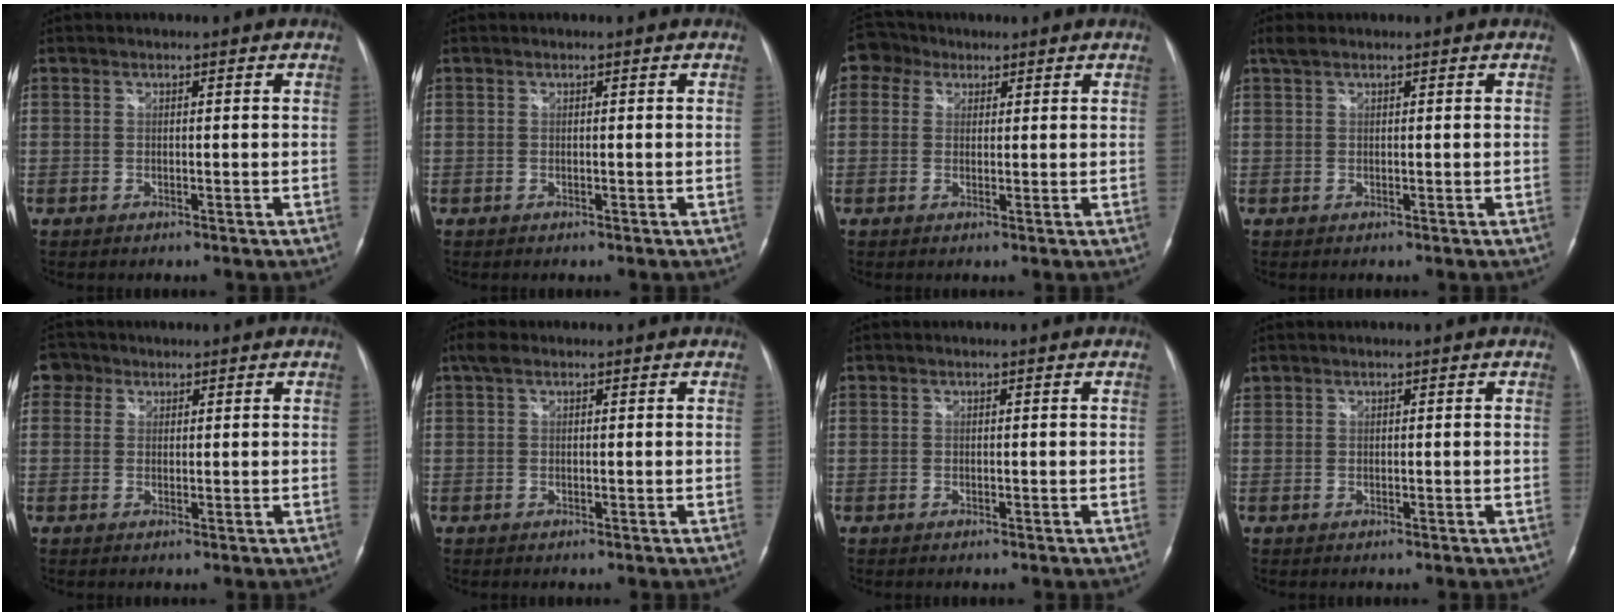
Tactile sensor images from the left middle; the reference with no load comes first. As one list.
[{"total": 0.0}, {"total": 4.0, "force": [2.1, 3.2, 0.8], "torque": [-0.018, 0.019, 0.037]}, {"total": 1.5, "force": [1.2, 0.3, 0.8], "torque": [-0.023, 0.016, 0.026]}, {"total": 2.6, "force": [1.4, 2.2, 0.3], "torque": [0.002, 0.007, 0.020]}, {"total": 2.0, "force": [1.3, 0.8, 1.3], "torque": [-0.031, 0.023, 0.028]}, {"total": 0.0}, {"total": 0.5, "force": [0.4, 0.2, 0.0], "torque": [-0.002, 0.010, 0.010]}]